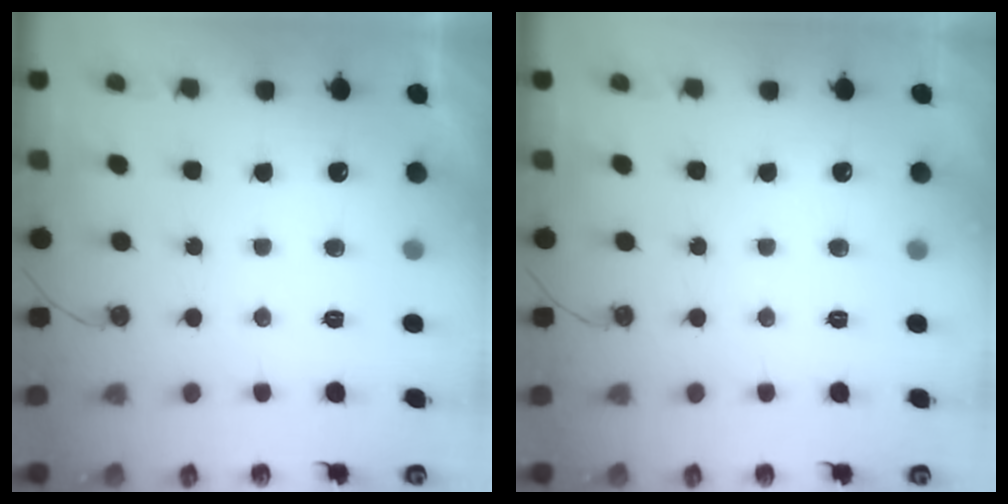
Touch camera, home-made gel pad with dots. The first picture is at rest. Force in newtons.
{"total": 0.0}